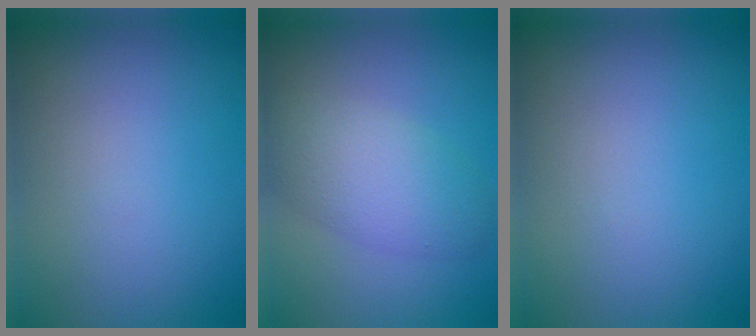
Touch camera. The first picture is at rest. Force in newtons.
{"total": 4.9, "press": 4.9, "slide": 0.2}
{"total": 0.0}